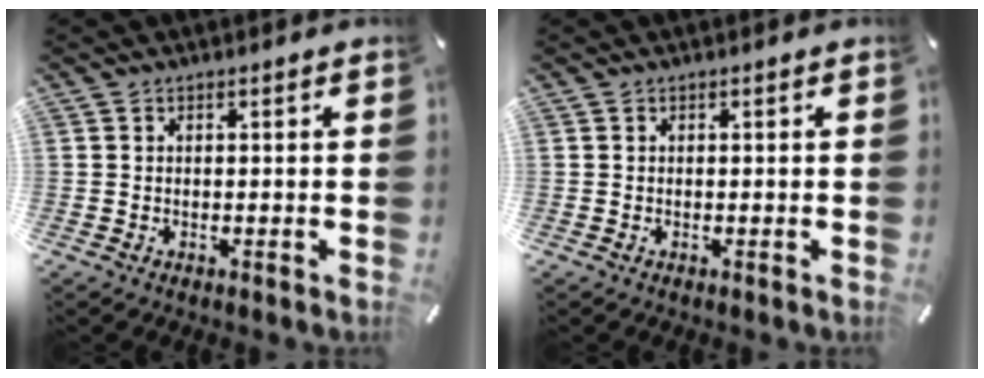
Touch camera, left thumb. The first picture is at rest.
{"total": 0.0}